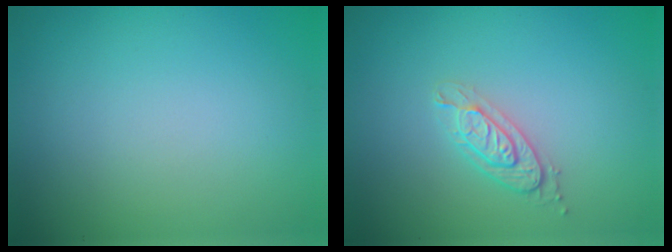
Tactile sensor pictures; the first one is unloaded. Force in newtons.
{"total": 2.1, "press": 2.0, "slide": 0.7}